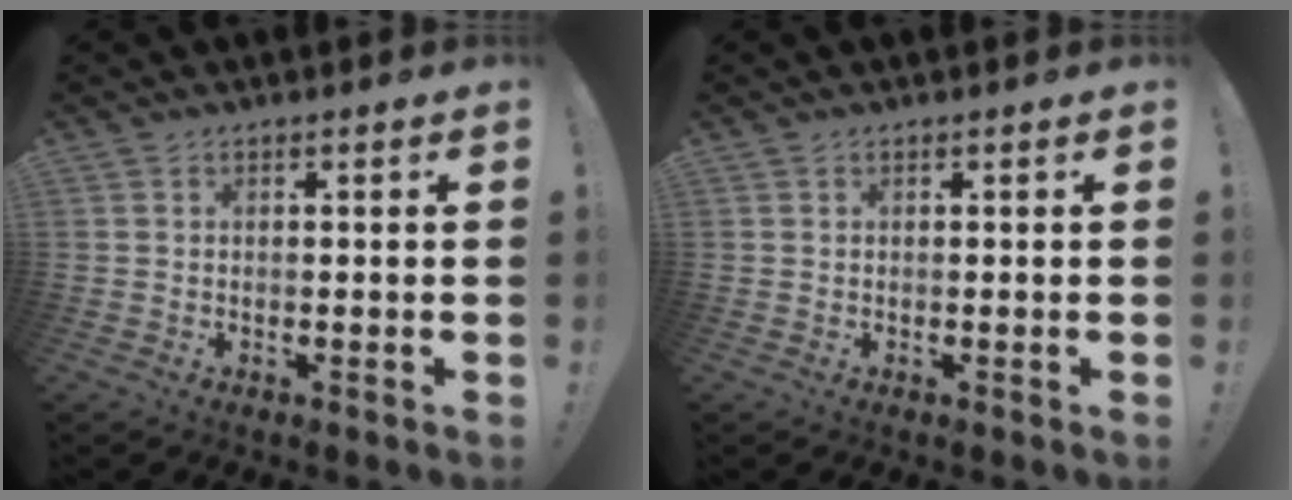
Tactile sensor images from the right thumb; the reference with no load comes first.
{"total": 0.0}